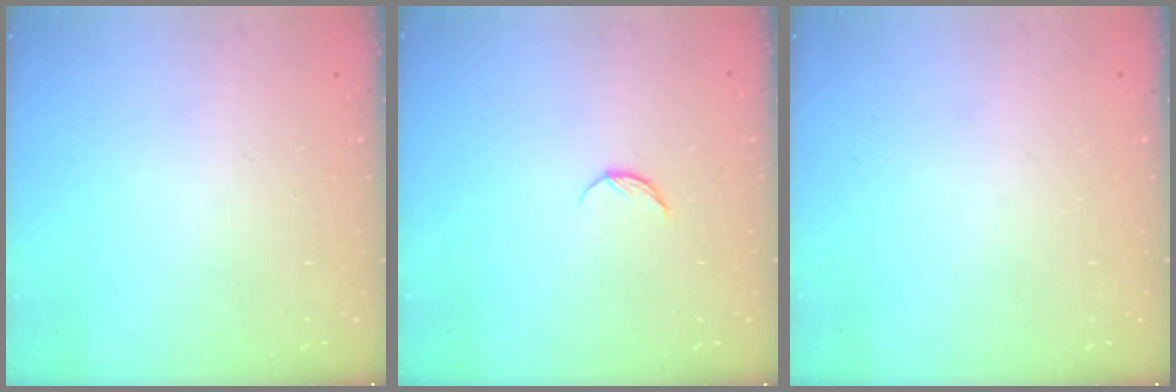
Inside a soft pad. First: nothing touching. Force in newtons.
{"total": 4.3, "press": 4.3, "slide": 0.5}
{"total": 0.0}